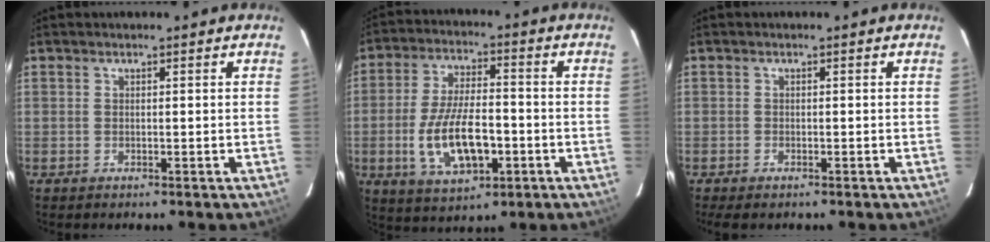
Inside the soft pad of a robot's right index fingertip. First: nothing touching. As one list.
[{"total": 13.5, "force": [-3.7, 6.0, 11.5], "torque": [-0.234, -0.007, -0.055]}, {"total": 2.5, "force": [-1.9, 1.0, 1.1], "torque": [-0.029, -0.006, -0.036]}]